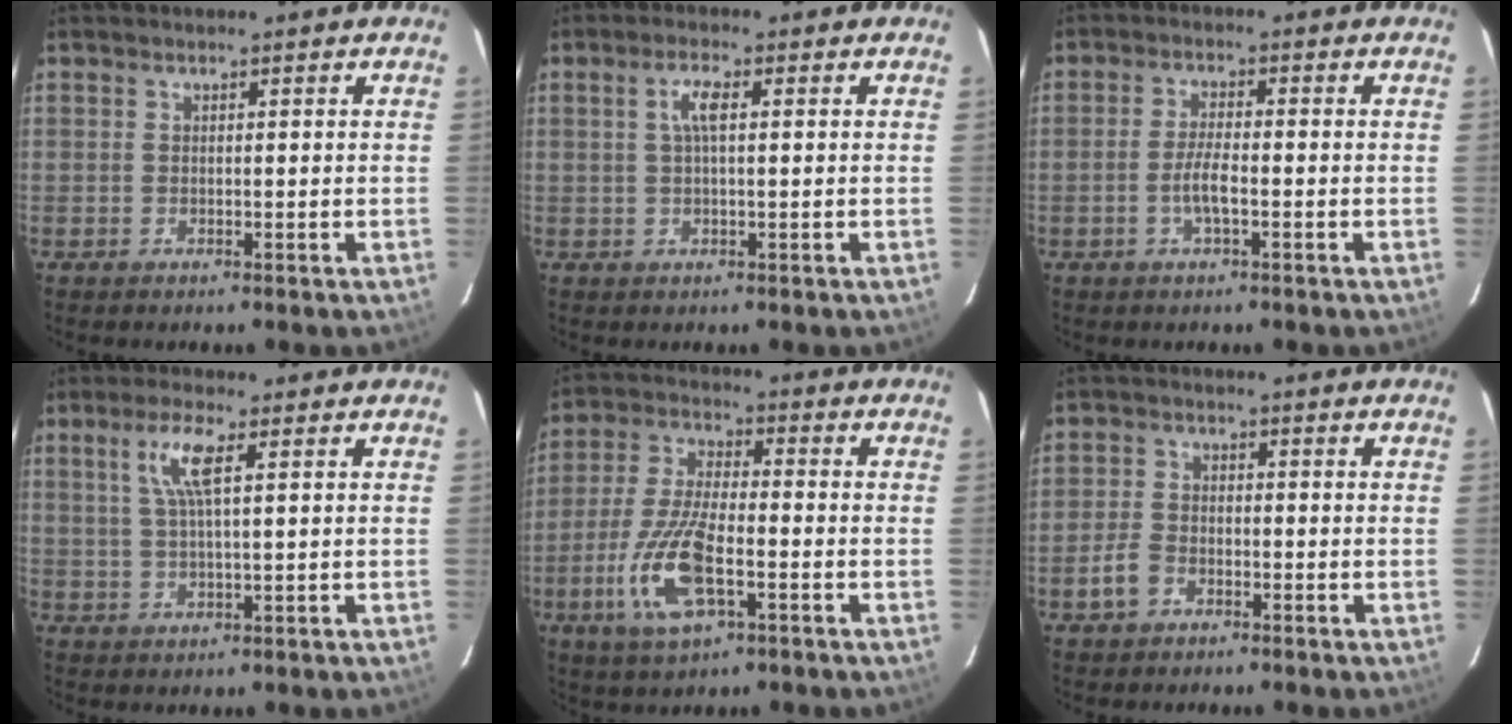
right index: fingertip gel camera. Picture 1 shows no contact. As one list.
[{"total": 3.1, "force": [0.6, 0.7, 3.0], "torque": [-0.061, 0.006, 0.011]}, {"total": 4.1, "force": [-1.5, 0.8, 3.7], "torque": [-0.077, 0.000, -0.030]}, {"total": 5.7, "force": [2.1, 0.8, 5.3], "torque": [-0.106, 0.004, 0.042]}, {"total": 13.5, "force": [-5.0, 4.9, 11.5], "torque": [-0.250, -0.009, -0.095]}, {"total": 4.4, "force": [-2.4, 3.0, 2.2], "torque": [-0.053, 0.009, -0.043]}]